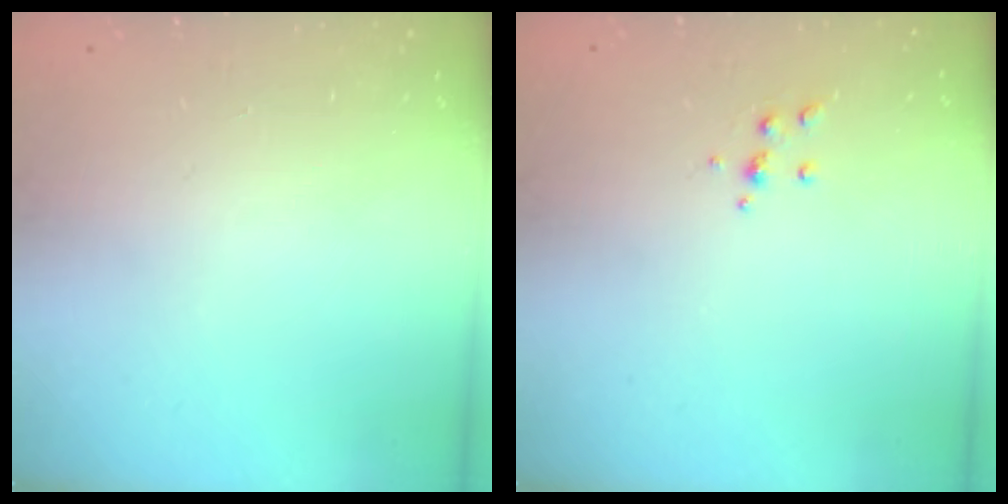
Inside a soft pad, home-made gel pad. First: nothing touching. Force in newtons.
{"total": 4.0, "press": 3.9, "slide": 0.9}